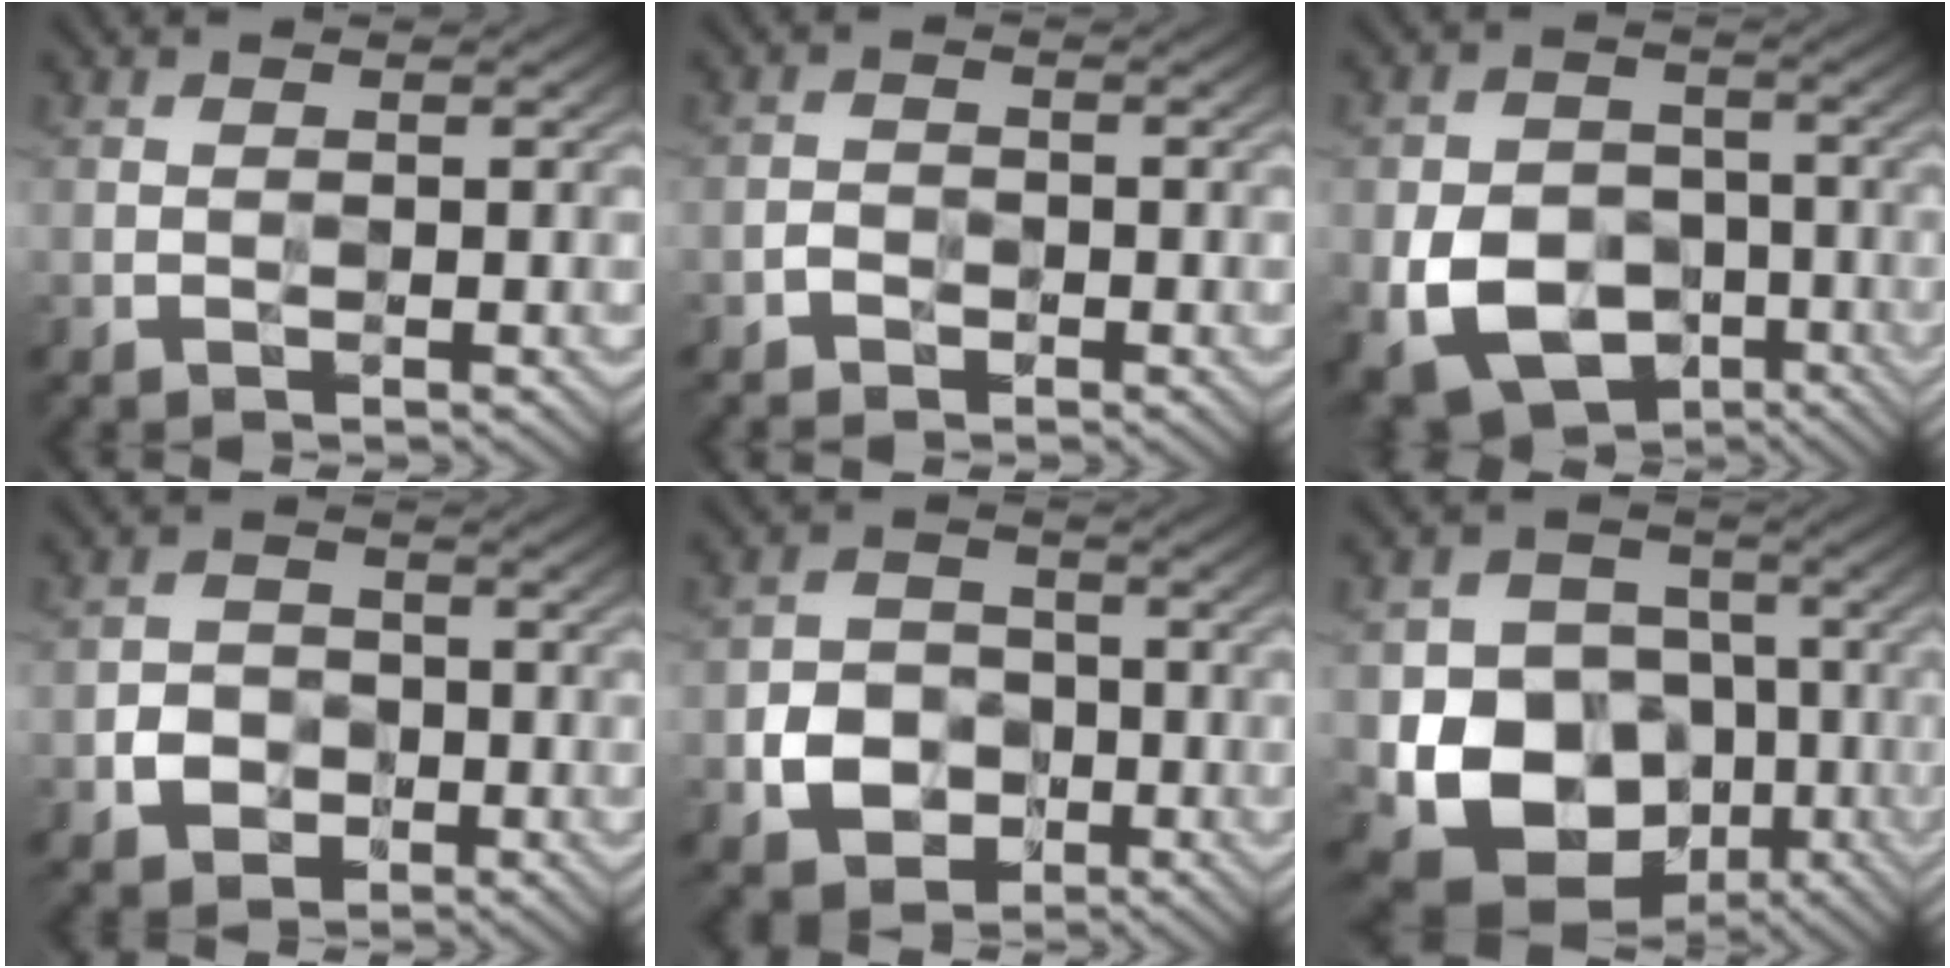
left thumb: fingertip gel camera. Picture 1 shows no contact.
{"total": 1.7, "force": [-1.3, 1.0, 0.4], "torque": [-0.007, 0.003, -0.030]}
{"total": 11.2, "force": [-4.0, 8.3, 6.3], "torque": [-0.134, -0.037, -0.077]}
{"total": 3.8, "force": [-1.6, 3.1, 1.4], "torque": [-0.025, -0.001, -0.033]}
{"total": 6.0, "force": [-2.1, 4.9, 2.8], "torque": [-0.057, -0.005, -0.046]}
{"total": 13.2, "force": [-3.8, 10.7, 6.8], "torque": [-0.152, -0.040, -0.073]}